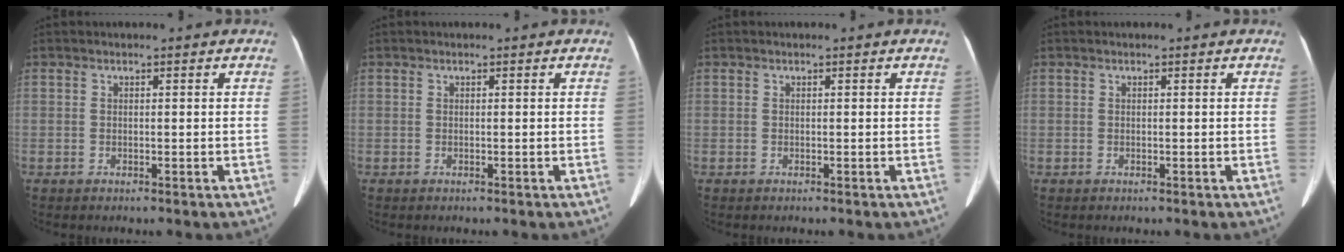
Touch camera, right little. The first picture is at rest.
{"total": 0.0}
{"total": 0.0}
{"total": 0.0}